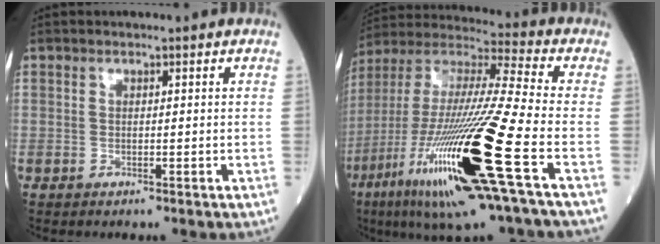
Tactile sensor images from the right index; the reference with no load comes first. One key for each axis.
{"total": 25.7, "fx": -9.4, "fy": 1.0, "fz": 23.9, "tx": -0.482, "ty": -0.048, "tz": -0.177}